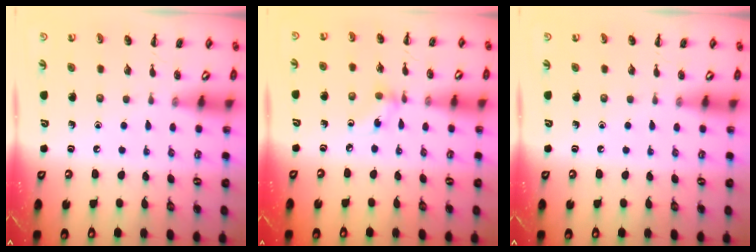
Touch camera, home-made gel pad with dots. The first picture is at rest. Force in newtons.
{"total": 4.0, "press": 3.7, "slide": 1.4}
{"total": 0.0}